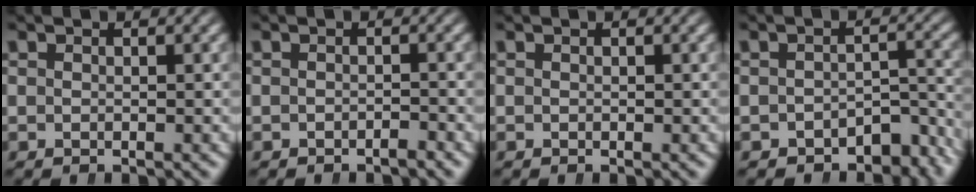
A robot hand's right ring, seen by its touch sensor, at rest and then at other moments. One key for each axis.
{"total": 1.2, "fx": -1.1, "fy": -0.1, "fz": -0.4, "tx": 0.012, "ty": 0.000, "tz": -0.016}
{"total": 0.0}
{"total": 5.6, "fx": -4.8, "fy": 2.2, "fz": 1.6, "tx": 0.008, "ty": -0.012, "tz": -0.069}